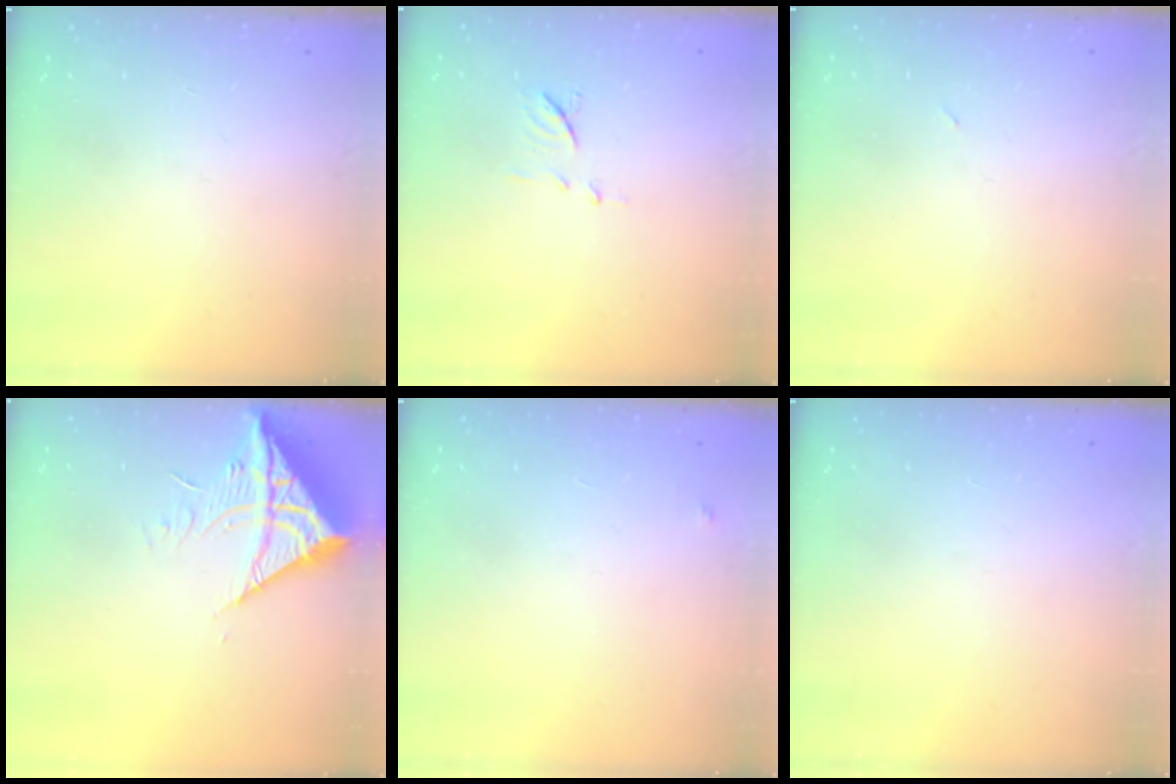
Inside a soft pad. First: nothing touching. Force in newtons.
{"total": 7.0, "press": 7.0, "slide": 0.6}
{"total": 2.4, "press": 2.3, "slide": 0.8}
{"total": 11.9, "press": 11.8, "slide": 1.4}
{"total": 4.0, "press": 4.0, "slide": 0.2}
{"total": 1.6, "press": 1.5, "slide": 0.1}